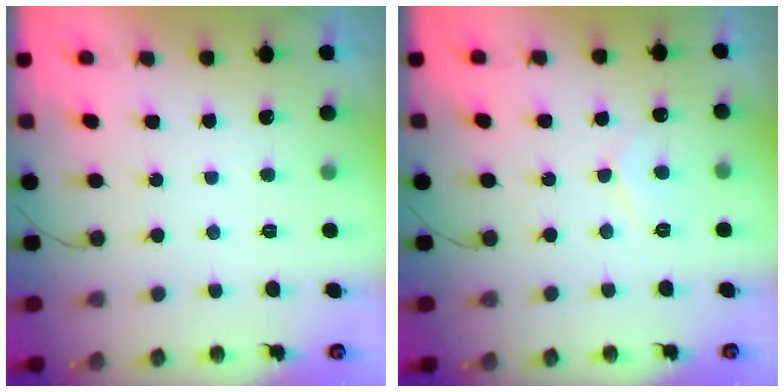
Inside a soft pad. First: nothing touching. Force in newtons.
{"total": 5.6, "press": 5.6, "slide": 0.6}